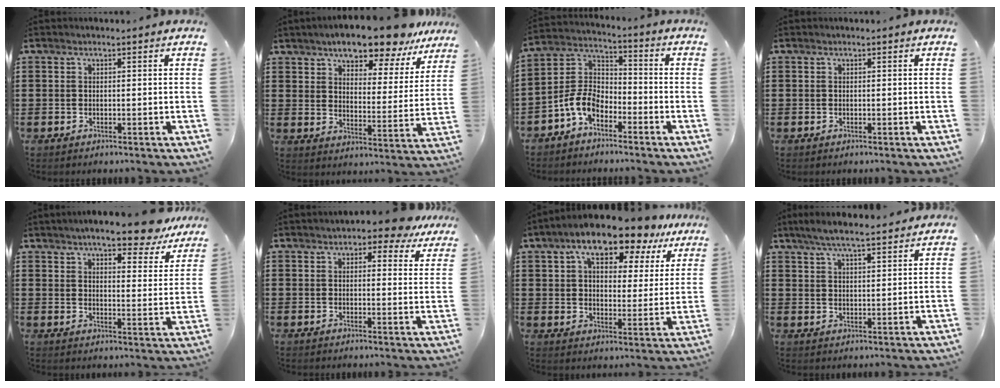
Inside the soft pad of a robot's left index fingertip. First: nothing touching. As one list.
[{"total": 9.9, "force": [8.7, 1.9, 4.3], "torque": [-0.091, -0.041, 0.152]}, {"total": 7.5, "force": [-4.8, 4.1, 4.0], "torque": [-0.115, 0.000, -0.103]}, {"total": 0.0}, {"total": 7.8, "force": [6.8, 0.9, 3.6], "torque": [-0.069, -0.031, 0.117]}, {"total": 3.7, "force": [3.1, 1.4, 1.5], "torque": [-0.025, -0.007, 0.053]}, {"total": 10.7, "force": [8.4, 3.3, 5.7], "torque": [-0.112, -0.027, 0.145]}, {"total": 5.4, "force": [4.6, 0.6, 2.8], "torque": [-0.065, -0.009, 0.083]}]